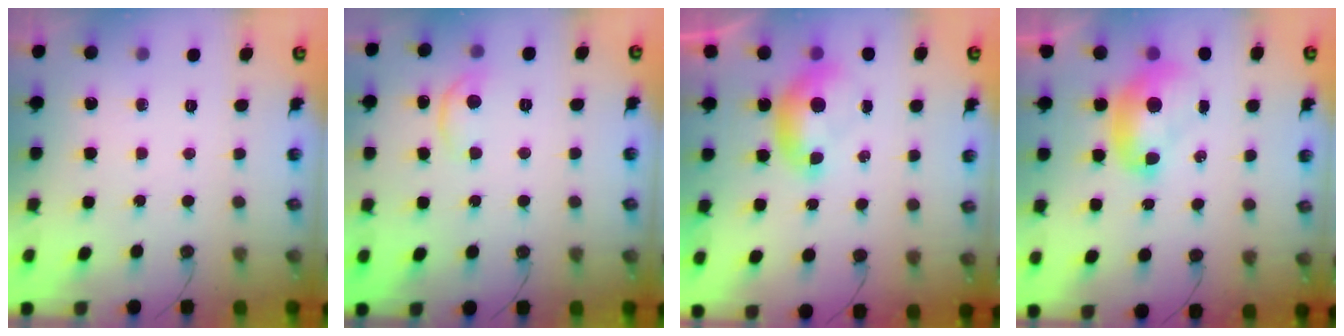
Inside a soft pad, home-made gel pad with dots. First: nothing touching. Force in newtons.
{"total": 3.0, "press": 2.9, "slide": 0.5}
{"total": 0.7, "press": 0.4, "slide": 0.5}
{"total": 1.8, "press": 1.8, "slide": 0.0}